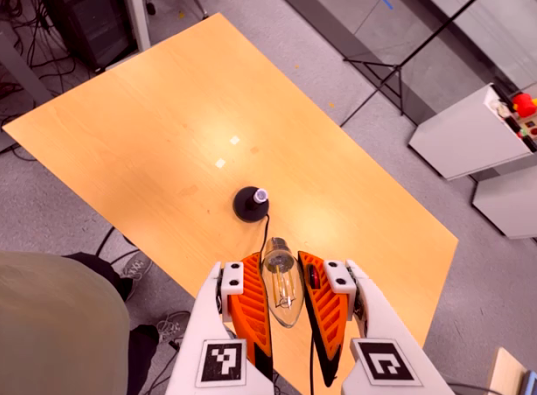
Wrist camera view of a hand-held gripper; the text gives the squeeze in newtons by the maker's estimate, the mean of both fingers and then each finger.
{"total": 20.7, "left": 22.6, "right": 18.7}